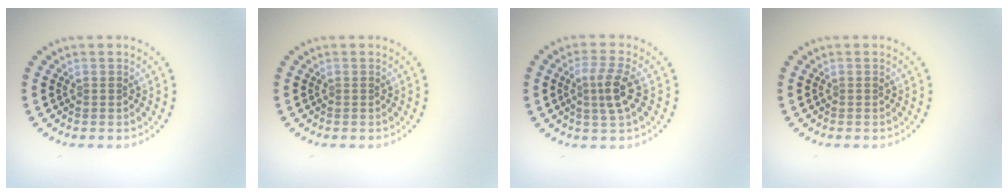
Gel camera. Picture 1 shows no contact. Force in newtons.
{"total": 0.0}
{"total": 2.9, "press": 2.6, "slide": 1.3}
{"total": 0.0}